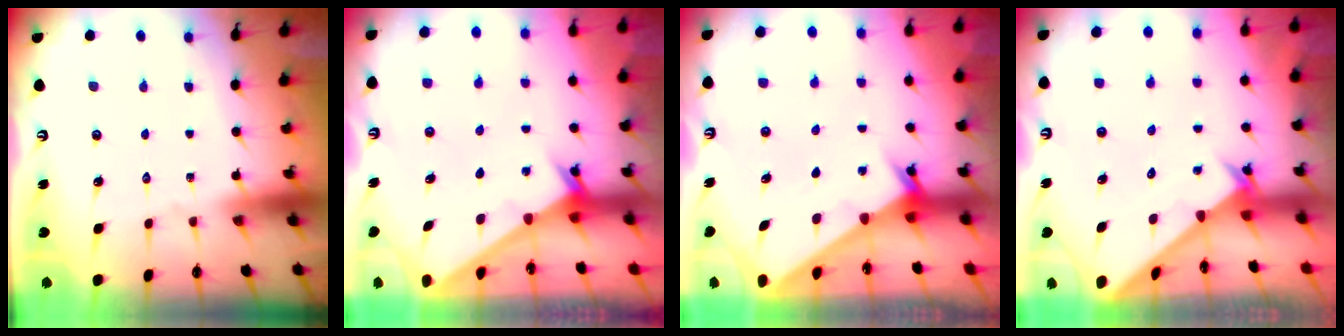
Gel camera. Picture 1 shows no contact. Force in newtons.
{"total": 2.6, "press": 2.6, "slide": 0.2}
{"total": 2.4, "press": 2.3, "slide": 0.2}
{"total": 2.6, "press": 2.6, "slide": 0.2}